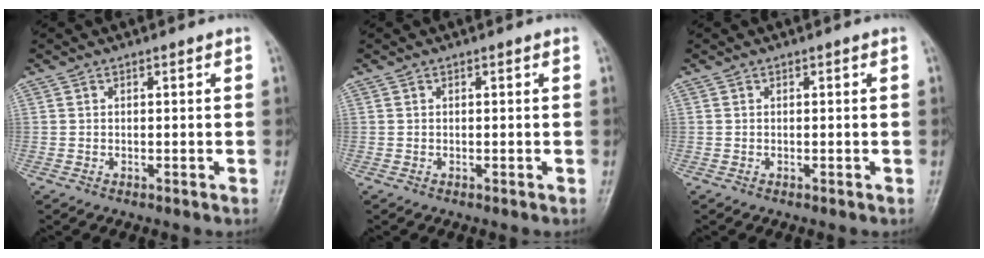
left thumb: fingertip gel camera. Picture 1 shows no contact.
{"total": 0.0}
{"total": 0.0}